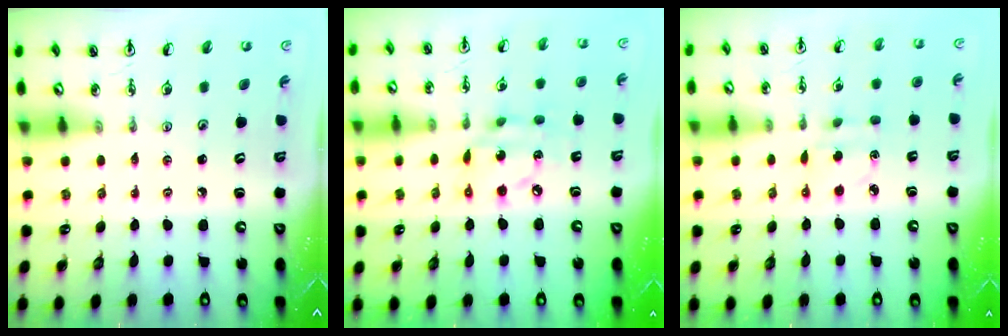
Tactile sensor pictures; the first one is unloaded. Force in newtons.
{"total": 11.2, "press": 11.1, "slide": 1.0}
{"total": 2.6, "press": 2.6, "slide": 0.1}